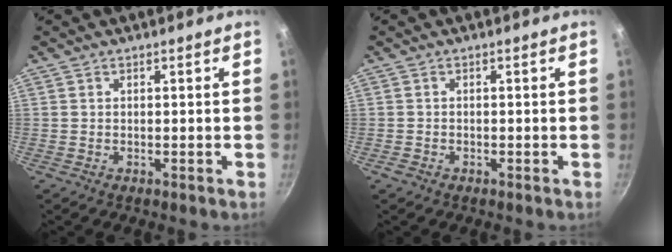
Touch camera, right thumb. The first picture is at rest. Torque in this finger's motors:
{"motor_torque": [-0.64, 0.38, -0.44, 0.16, 0.03]}